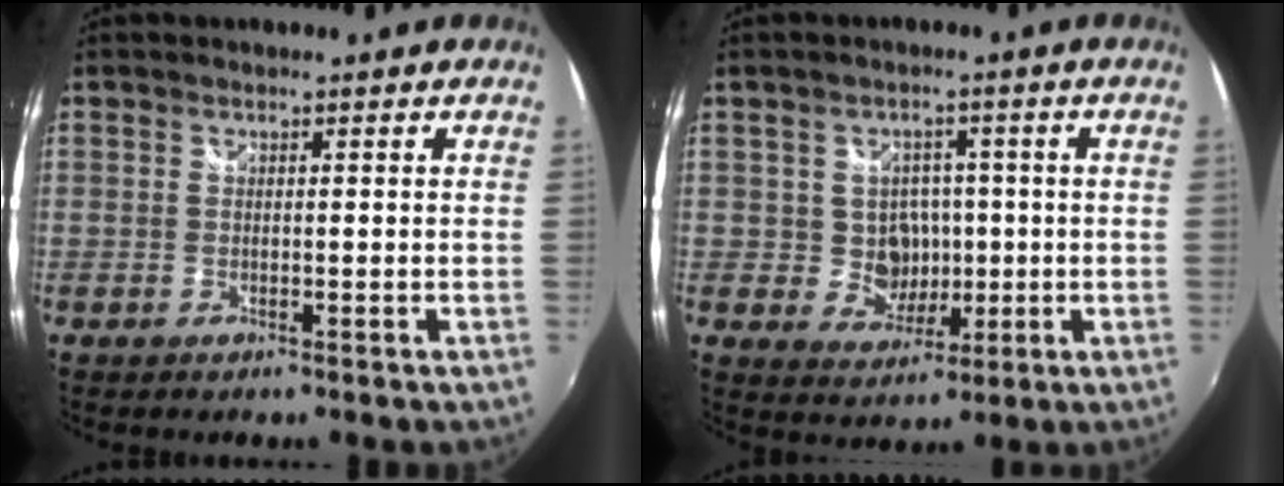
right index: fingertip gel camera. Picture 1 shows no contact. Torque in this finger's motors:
{"motor_torque": [-0.69, 0.69, 0.05, 0.01]}